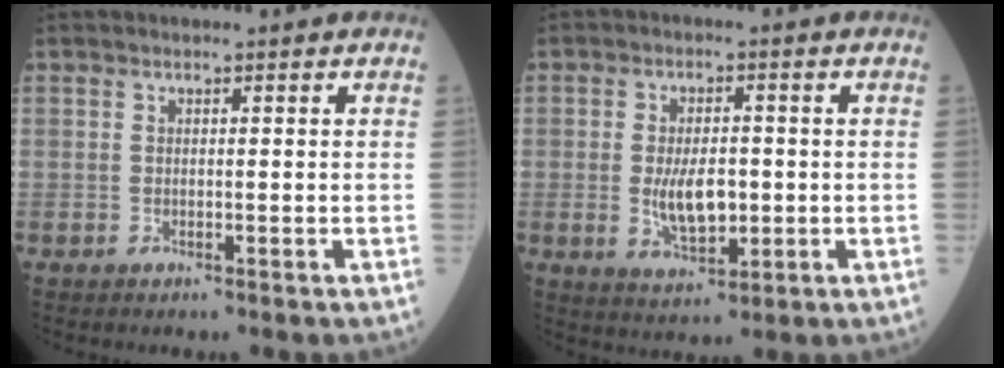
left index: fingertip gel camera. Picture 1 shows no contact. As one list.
[{"total": 6.7, "force": [-0.8, 3.1, 5.9], "torque": [-0.112, -0.006, -0.007]}]